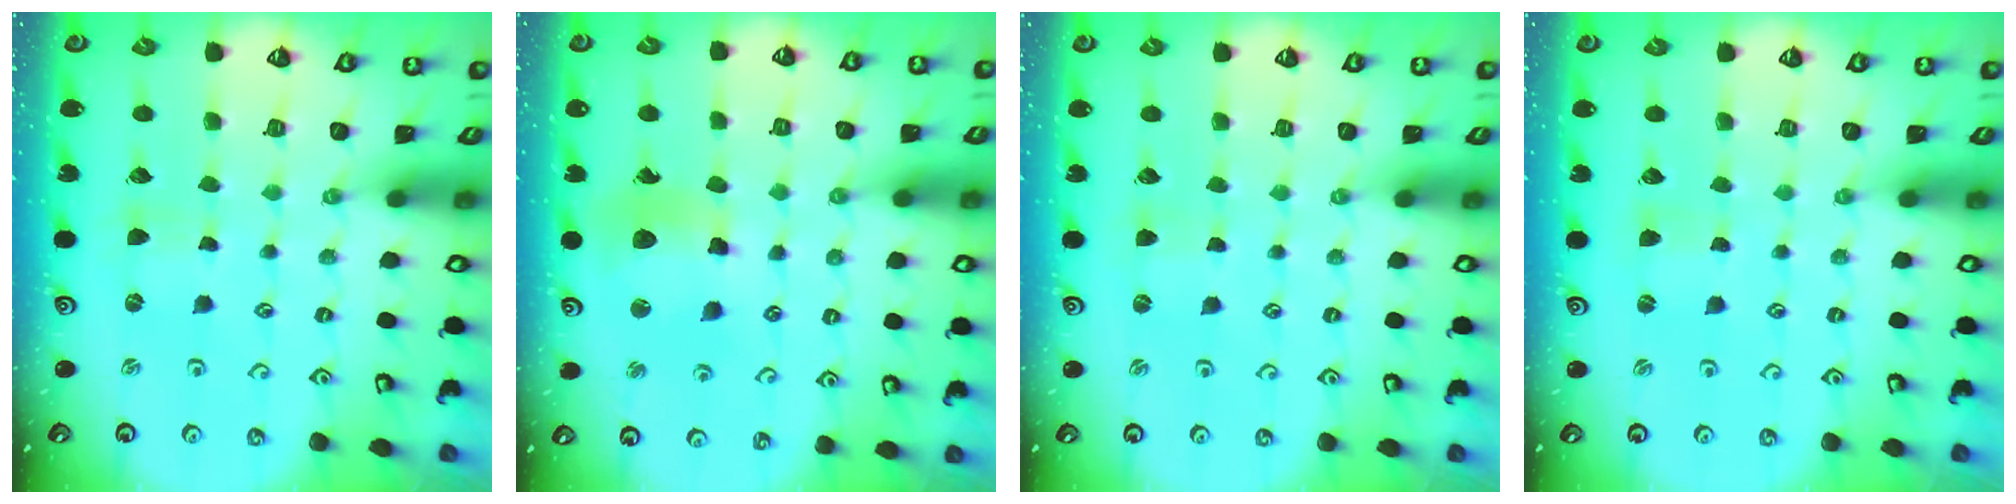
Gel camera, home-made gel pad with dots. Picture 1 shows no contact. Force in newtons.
{"total": 12.0, "press": 11.9, "slide": 1.6}
{"total": 1.9, "press": 1.9, "slide": 0.2}
{"total": 0.0}